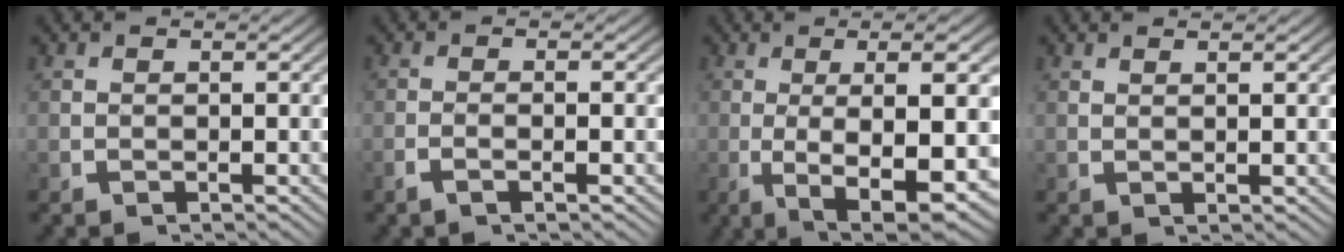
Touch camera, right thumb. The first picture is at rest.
{"total": 1.5, "force": [-0.8, 0.1, 1.3], "torque": [-0.031, 0.002, -0.018]}
{"total": 11.3, "force": [-2.4, 4.6, 10.1], "torque": [-0.174, -0.034, -0.015]}
{"total": 1.1, "force": [0.8, -0.2, 0.7], "torque": [-0.013, 0.000, 0.019]}